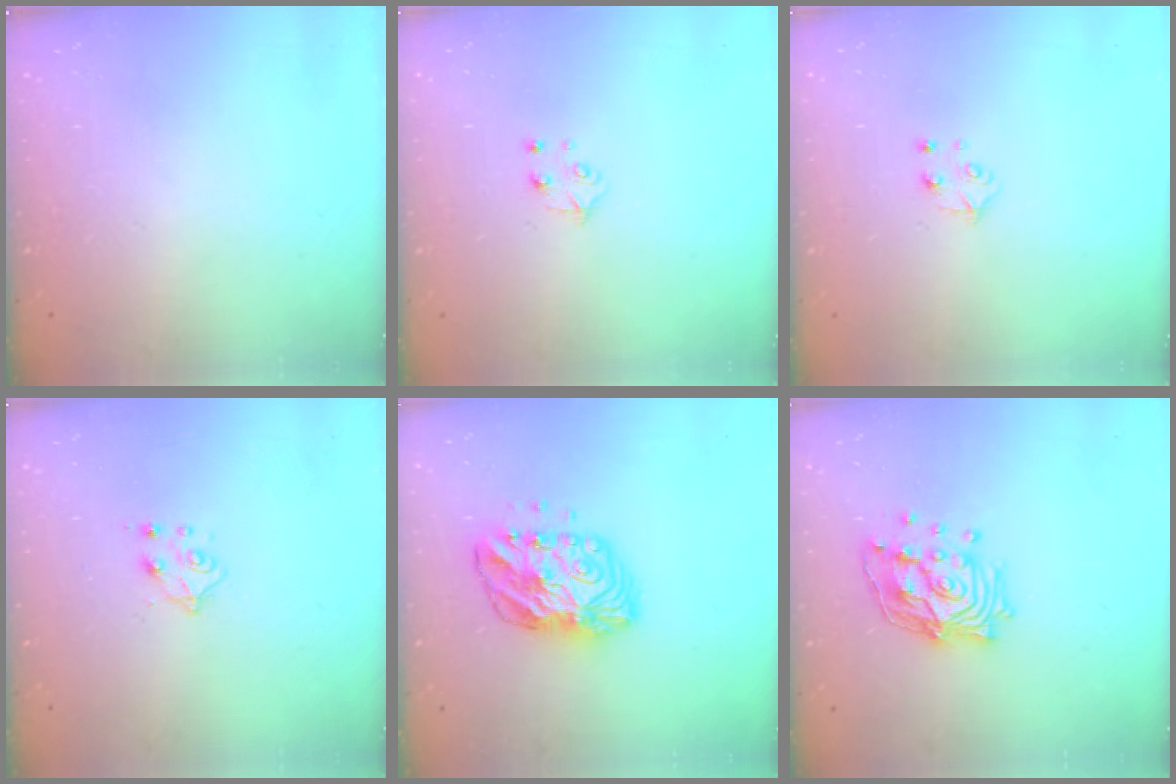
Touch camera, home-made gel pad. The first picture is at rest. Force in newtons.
{"total": 4.3, "press": 4.3, "slide": 0.5}
{"total": 4.3, "press": 4.3, "slide": 0.5}
{"total": 5.5, "press": 5.4, "slide": 0.6}
{"total": 10.7, "press": 10.7, "slide": 1.2}
{"total": 14.8, "press": 14.6, "slide": 2.2}